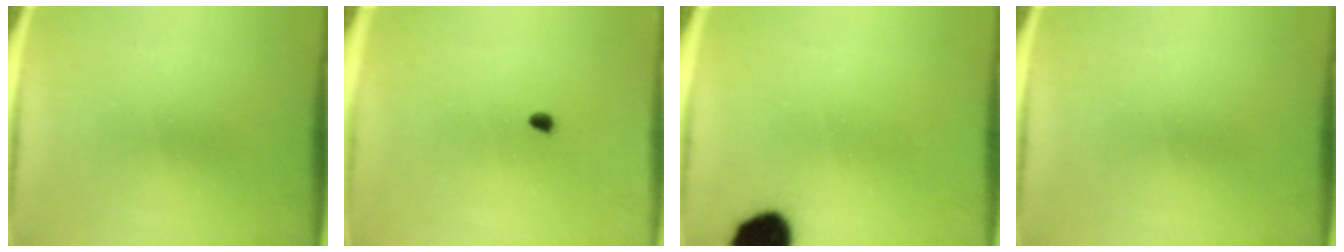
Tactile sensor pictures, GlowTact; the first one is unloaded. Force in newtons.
{"total": 1.3}
{"total": 10.6}
{"total": 0.0}